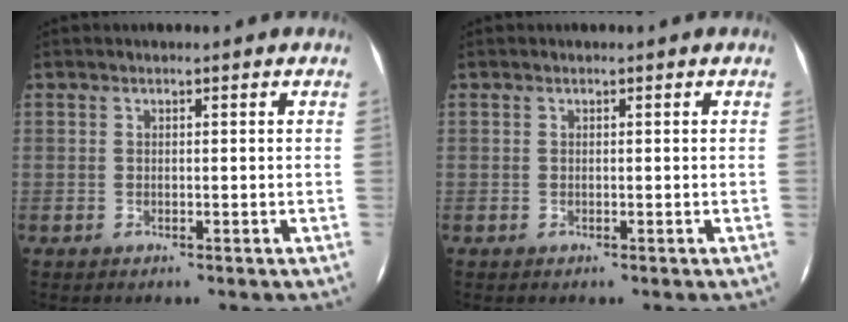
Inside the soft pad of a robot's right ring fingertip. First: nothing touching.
{"total": 0.0}